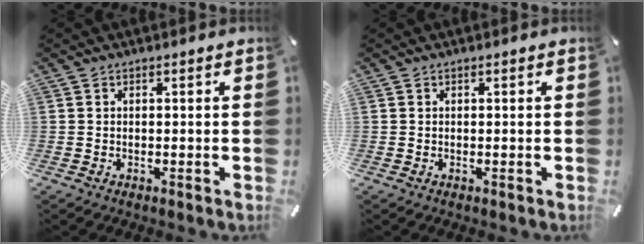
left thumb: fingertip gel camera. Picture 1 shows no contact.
{"total": 0.0}